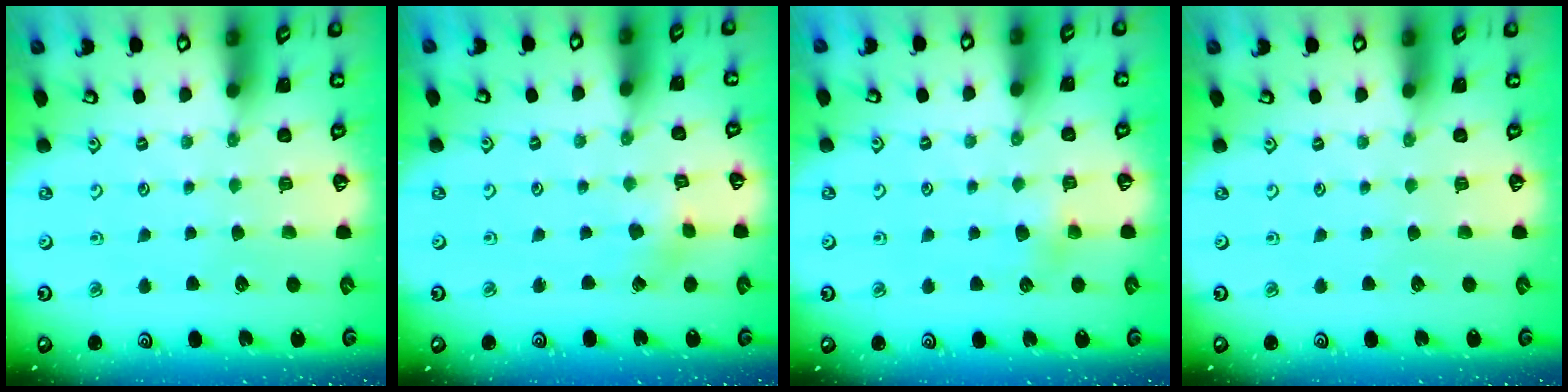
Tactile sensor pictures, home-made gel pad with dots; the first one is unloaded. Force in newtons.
{"total": 2.2, "press": 2.2, "slide": 0.3}
{"total": 4.0, "press": 3.9, "slide": 0.8}
{"total": 0.0}